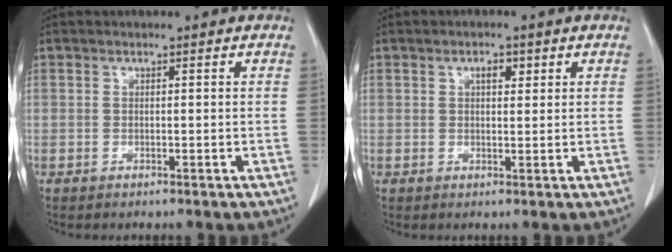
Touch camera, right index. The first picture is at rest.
{"total": 2.7, "force": [1.1, 1.4, 2.0], "torque": [-0.035, 0.004, 0.018]}